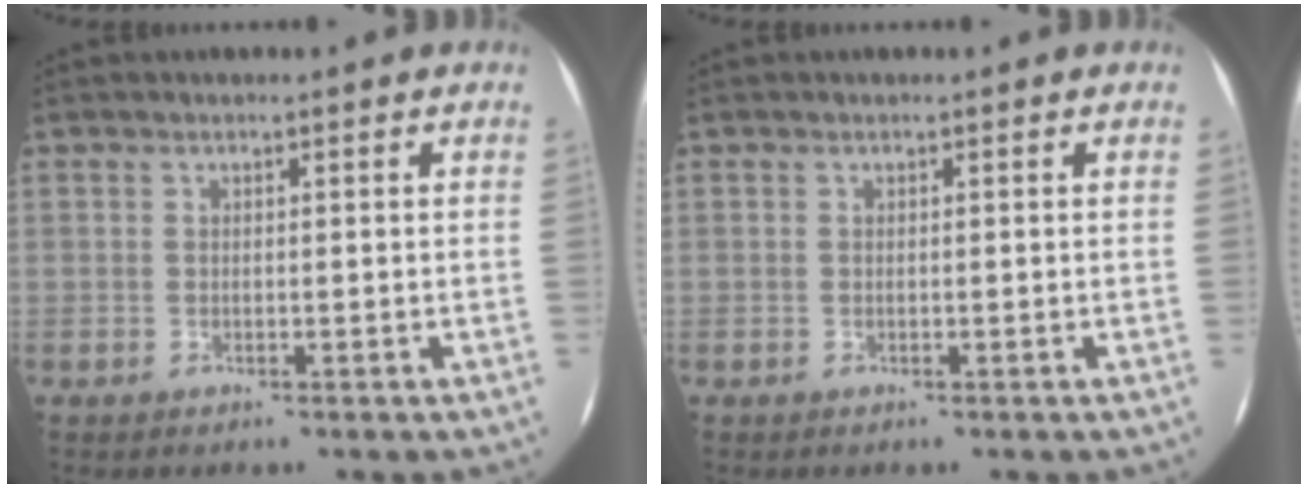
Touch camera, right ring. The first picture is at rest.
{"total": 0.0}